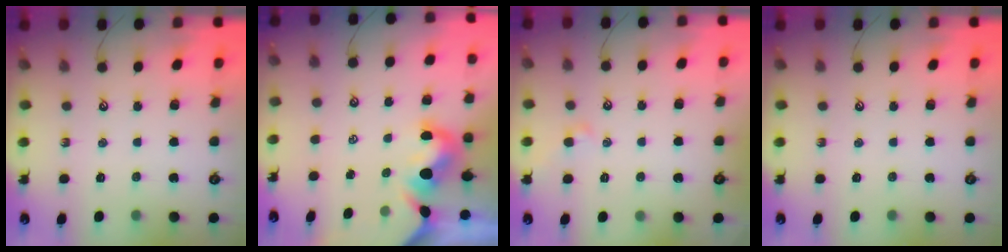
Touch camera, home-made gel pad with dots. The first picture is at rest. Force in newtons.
{"total": 3.0, "press": 2.8, "slide": 1.0}
{"total": 0.5, "press": 0.1, "slide": 0.5}
{"total": 0.0}